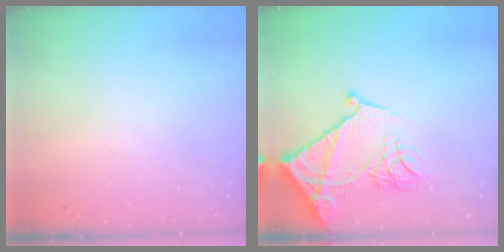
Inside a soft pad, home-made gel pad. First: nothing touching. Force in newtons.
{"total": 19.3, "press": 19.2, "slide": 2.1}